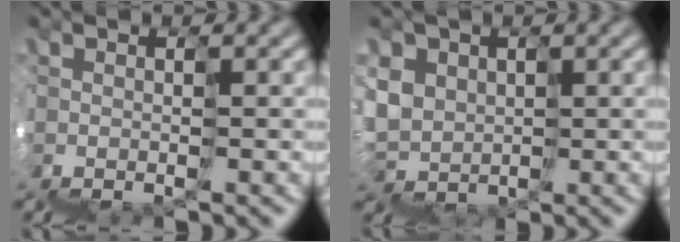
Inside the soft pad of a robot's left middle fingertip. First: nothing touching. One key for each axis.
{"total": 4.0, "fx": 2.8, "fy": 1.0, "fz": -2.7, "tx": 0.031, "ty": 0.041, "tz": 0.035}